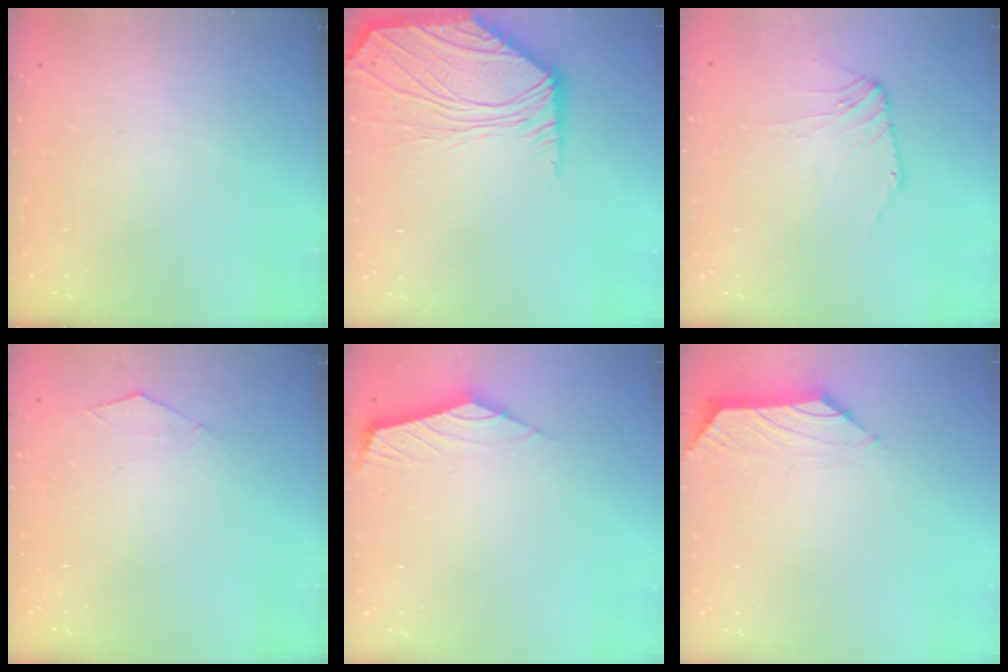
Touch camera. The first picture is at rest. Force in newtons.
{"total": 8.3, "press": 8.1, "slide": 1.6}
{"total": 2.4, "press": 2.3, "slide": 0.5}
{"total": 3.6, "press": 3.6, "slide": 0.6}
{"total": 2.3, "press": 2.3, "slide": 0.6}
{"total": 0.6, "press": 0.4, "slide": 0.4}